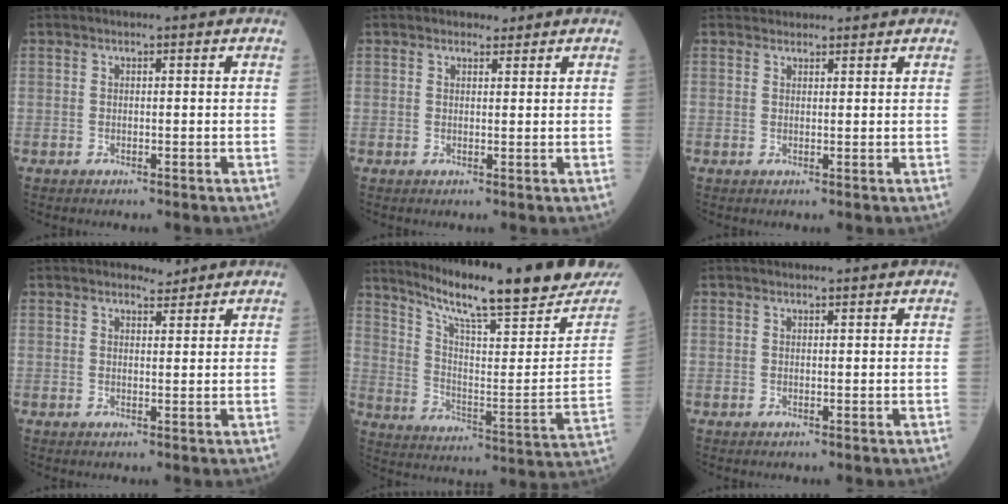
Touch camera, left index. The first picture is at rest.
{"total": 1.5, "force": [1.3, 0.7, 0.2], "torque": [-0.005, -0.002, 0.019]}
{"total": 3.0, "force": [2.9, 0.8, 0.1], "torque": [-0.002, 0.025, 0.045]}
{"total": 1.8, "force": [1.7, 0.5, 0.0], "torque": [-0.002, -0.005, 0.027]}
{"total": 22.2, "force": [19.1, 0.8, 11.2], "torque": [-0.183, -0.066, 0.271]}
{"total": 0.5, "force": [0.5, 0.1, 0.0], "torque": [-0.009, 0.001, 0.010]}